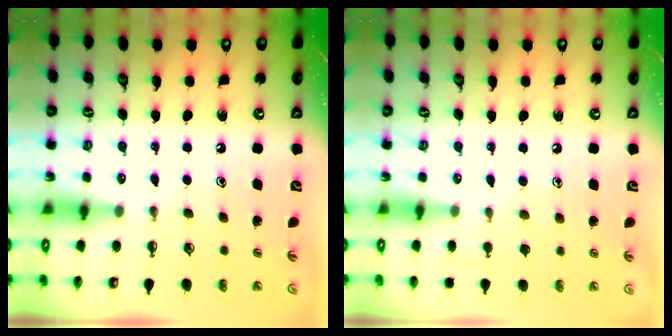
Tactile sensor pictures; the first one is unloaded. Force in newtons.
{"total": 3.7, "press": 3.6, "slide": 0.4}